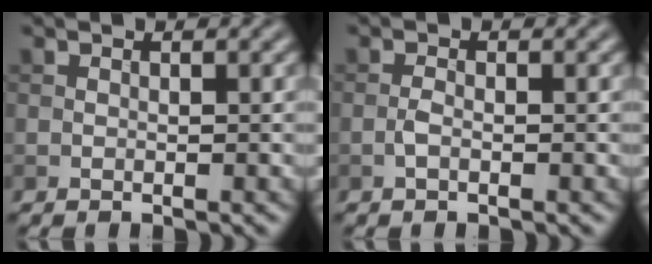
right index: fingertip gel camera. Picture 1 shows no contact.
{"total": 1.0, "force": [-0.5, 0.3, 0.8], "torque": [-0.019, 0.000, -0.012]}